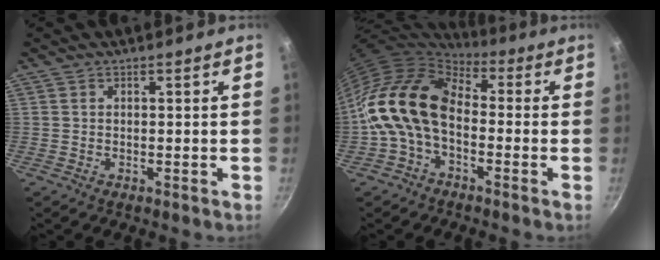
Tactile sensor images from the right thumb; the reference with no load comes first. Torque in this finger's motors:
{"motor_torque": [0.00, 1.43, 1.42, -1.36, 0.28]}